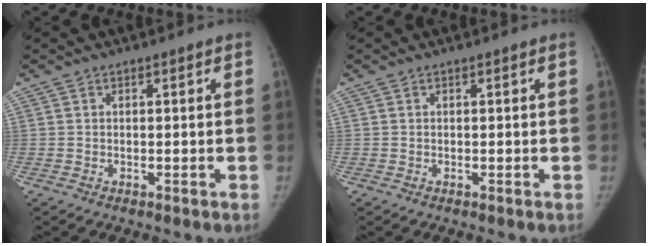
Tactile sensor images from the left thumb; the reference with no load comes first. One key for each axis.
{"total": 0.0}